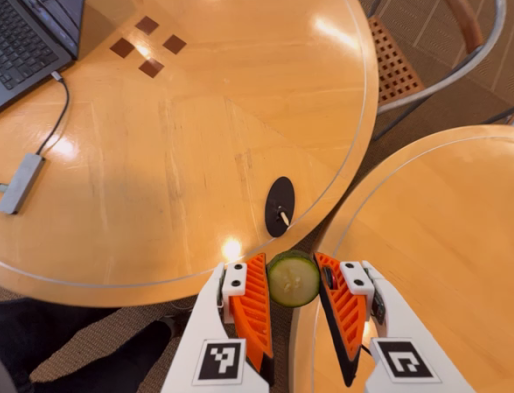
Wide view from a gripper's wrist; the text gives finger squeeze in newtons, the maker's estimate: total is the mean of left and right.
{"total": 7.5, "left": 7.6, "right": 7.5}